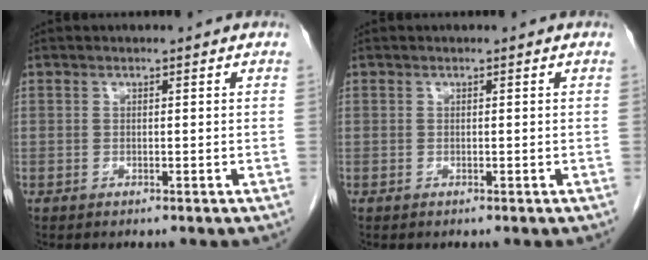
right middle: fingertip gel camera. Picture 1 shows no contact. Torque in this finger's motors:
{"motor_torque": [0.11, -0.07, -0.01, -0.01]}